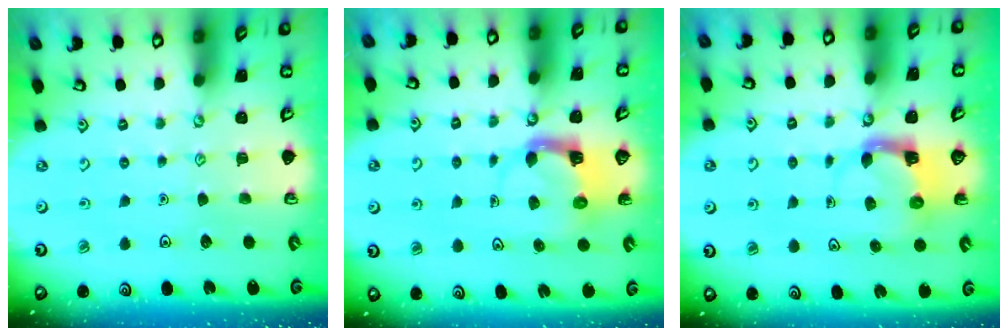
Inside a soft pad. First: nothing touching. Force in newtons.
{"total": 4.7, "press": 4.7, "slide": 0.2}
{"total": 3.7, "press": 3.7, "slide": 0.6}